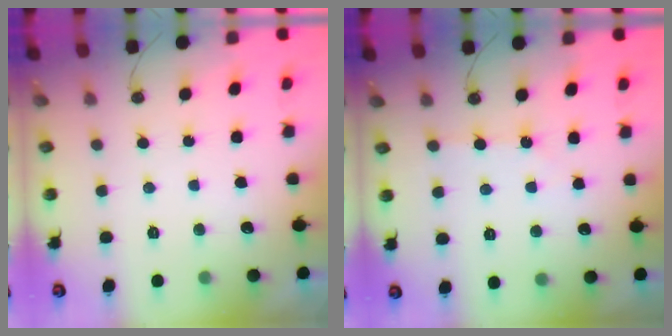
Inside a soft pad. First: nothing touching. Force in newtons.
{"total": 1.9, "press": 1.8, "slide": 0.4}